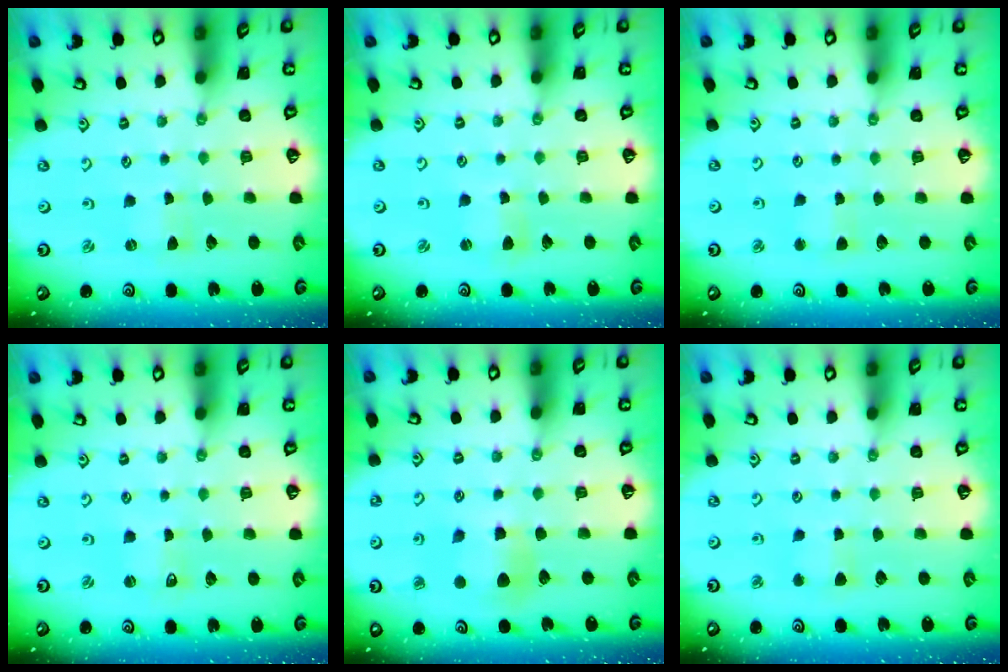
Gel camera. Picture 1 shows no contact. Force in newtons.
{"total": 2.0, "press": 2.0, "slide": 0.4}
{"total": 2.9, "press": 2.9, "slide": 0.3}
{"total": 0.6, "press": 0.6, "slide": 0.1}
{"total": 7.3, "press": 7.3, "slide": 0.3}
{"total": 3.5, "press": 3.5, "slide": 0.5}